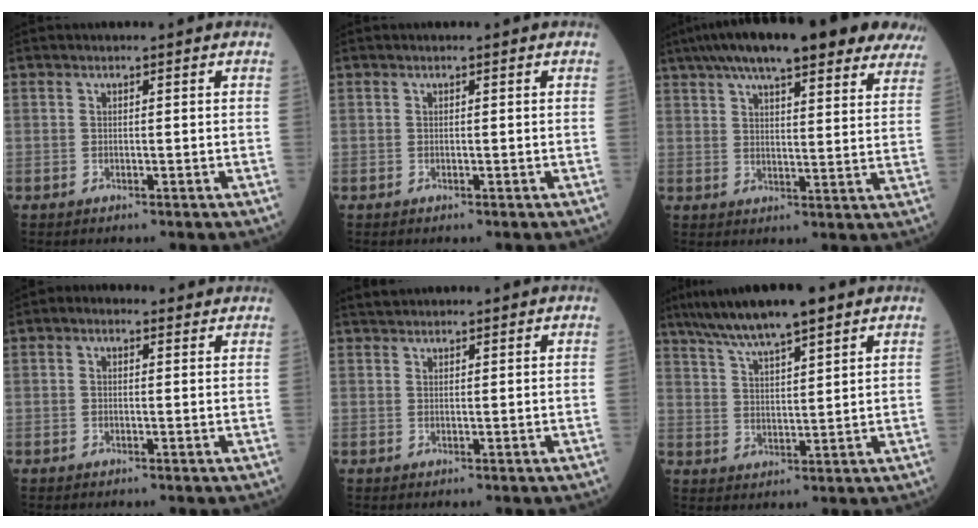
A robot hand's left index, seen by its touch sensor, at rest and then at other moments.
{"total": 0.0}
{"total": 23.4, "force": [18.0, 4.9, 14.1], "torque": [-0.220, 0.053, 0.231]}
{"total": 2.8, "force": [1.7, 1.8, 1.4], "torque": [-0.027, 0.025, 0.023]}
{"total": 2.0, "force": [1.9, 0.4, 0.2], "torque": [-0.004, 0.020, 0.035]}
{"total": 9.8, "force": [7.5, 1.1, 6.2], "torque": [-0.111, 0.018, 0.134]}